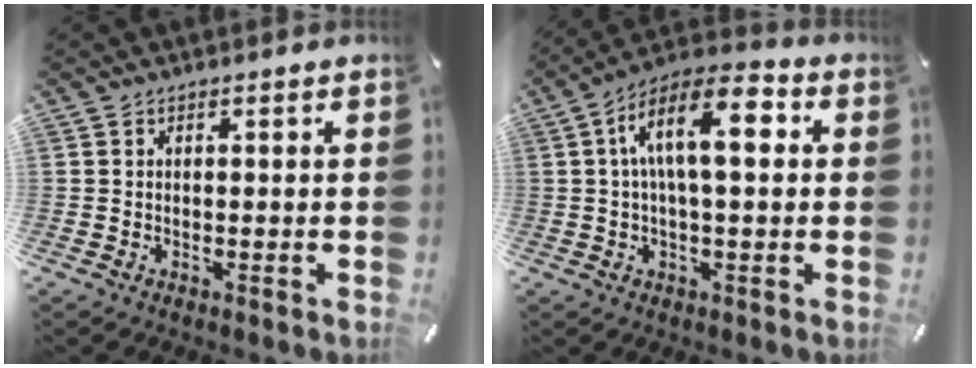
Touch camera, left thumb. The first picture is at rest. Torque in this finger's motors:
{"motor_torque": [0.70, 1.97, 1.99, -0.77, 0.66]}